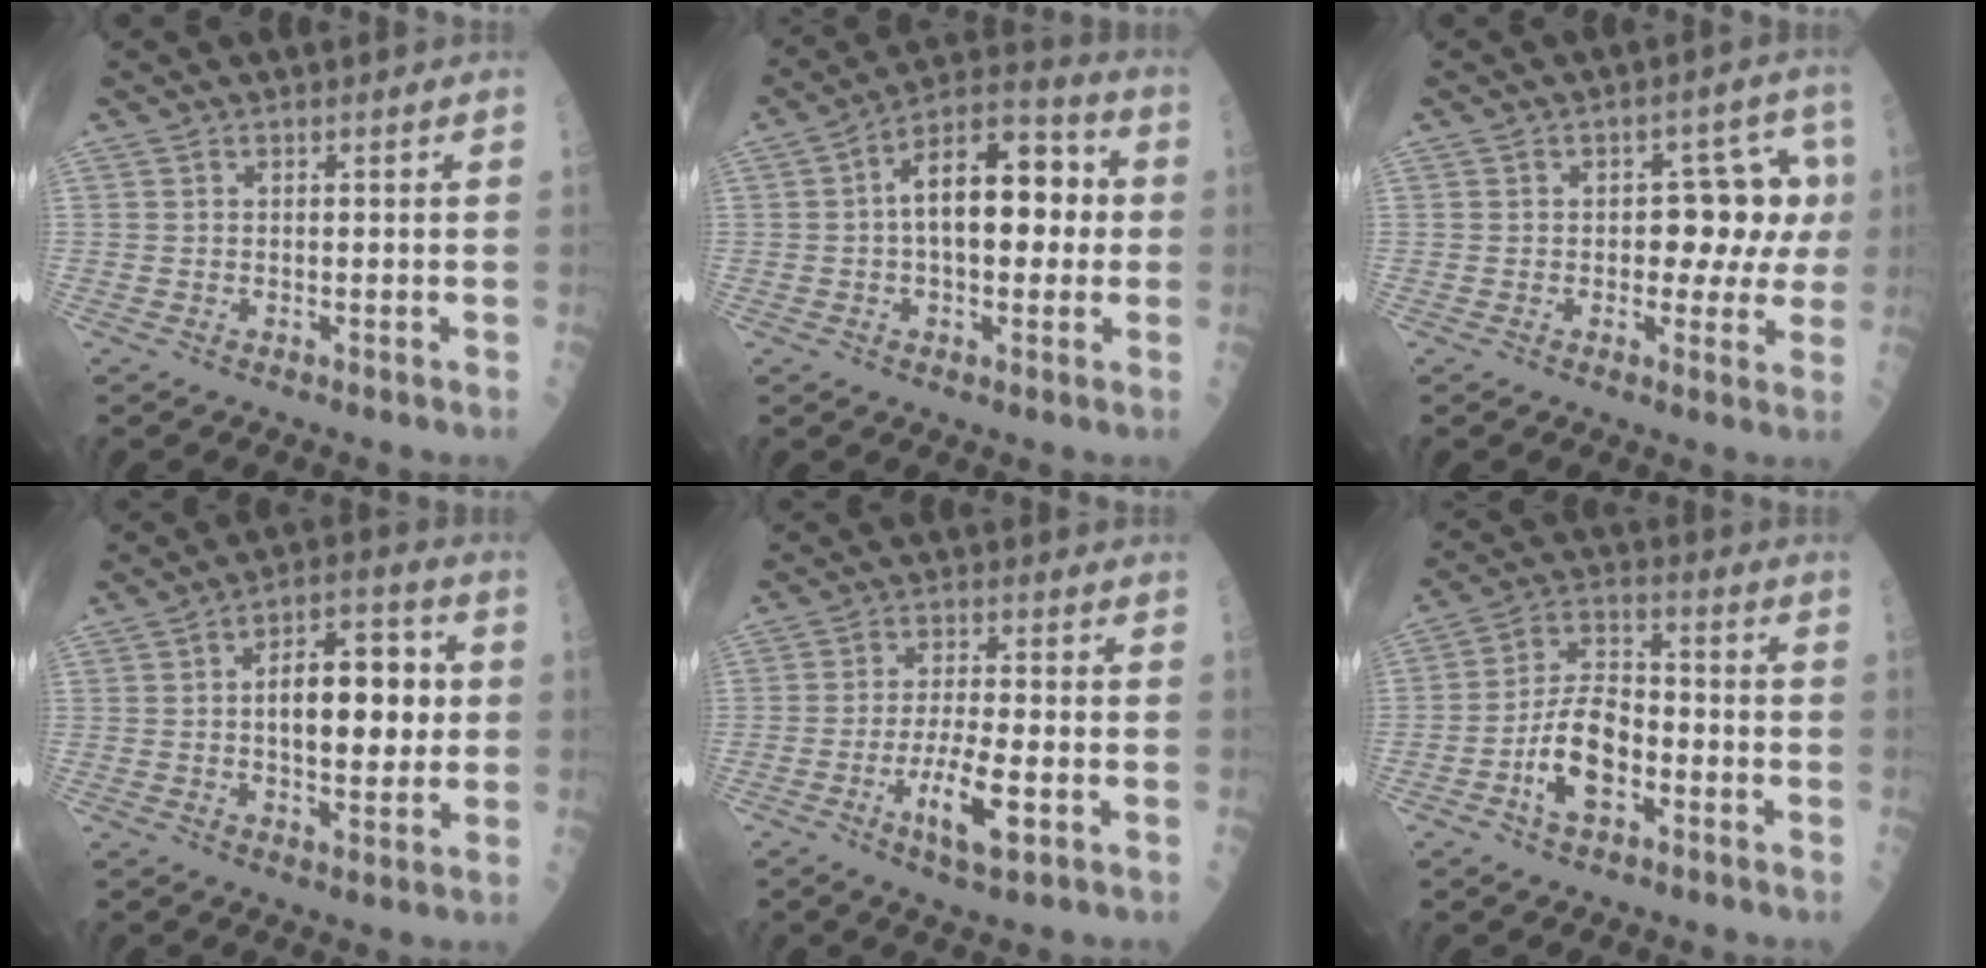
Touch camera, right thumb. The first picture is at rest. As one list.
[{"total": 15.9, "force": [1.2, 8.2, 13.5], "torque": [-0.182, 0.036, 0.010]}, {"total": 9.2, "force": [0.5, 5.6, 7.2], "torque": [-0.036, 0.025, 0.002]}, {"total": 13.6, "force": [1.0, 6.7, 11.8], "torque": [-0.143, 0.017, 0.010]}, {"total": 8.5, "force": [-3.0, 1.8, 7.8], "torque": [-0.153, 0.004, -0.052]}, {"total": 11.1, "force": [-4.0, 5.9, 8.5], "torque": [-0.150, 0.040, -0.074]}]